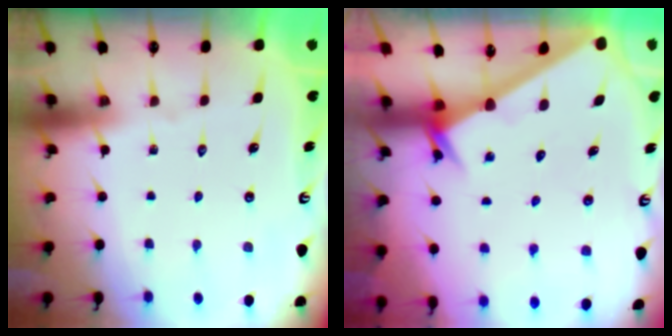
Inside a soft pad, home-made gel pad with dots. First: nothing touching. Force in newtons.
{"total": 2.5, "press": 2.5, "slide": 0.3}